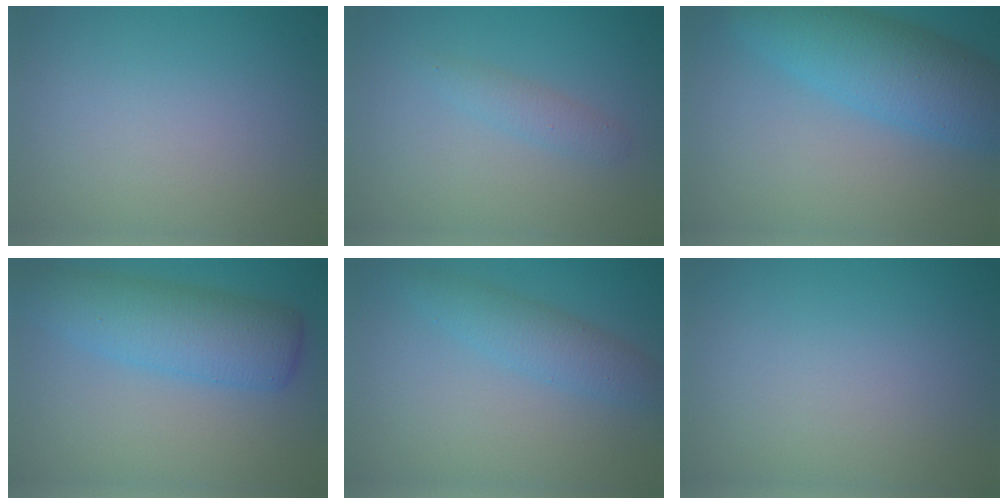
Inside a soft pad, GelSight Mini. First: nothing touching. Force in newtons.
{"total": 1.5, "press": 1.5, "slide": 0.0}
{"total": 7.5, "press": 7.5, "slide": 0.4}
{"total": 6.1, "press": 6.1, "slide": 0.2}
{"total": 2.9, "press": 2.9, "slide": 0.1}
{"total": 0.0}